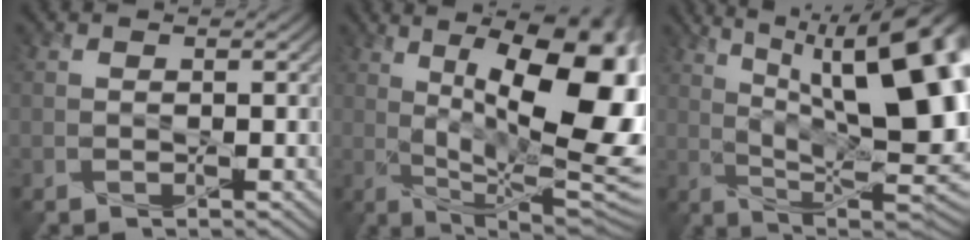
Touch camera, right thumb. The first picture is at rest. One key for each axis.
{"total": 19.4, "fx": 4.2, "fy": 7.3, "fz": 17.5, "tx": -0.256, "ty": 0.017, "tz": 0.060}
{"total": 19.8, "fx": 5.1, "fy": 7.7, "fz": 17.5, "tx": -0.242, "ty": 0.029, "tz": 0.070}